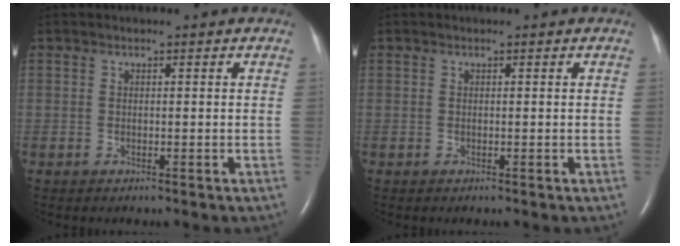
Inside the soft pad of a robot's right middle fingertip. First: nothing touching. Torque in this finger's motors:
{"motor_torque": [0.00, 0.00, 0.00, 0.00]}